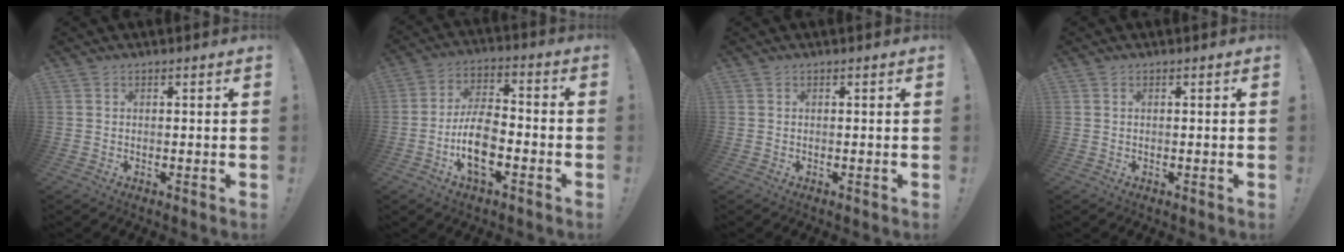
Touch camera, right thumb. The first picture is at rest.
{"total": 13.1, "force": [-4.8, 6.7, 10.2], "torque": [-0.194, 0.016, -0.084]}
{"total": 0.0}
{"total": 0.0}